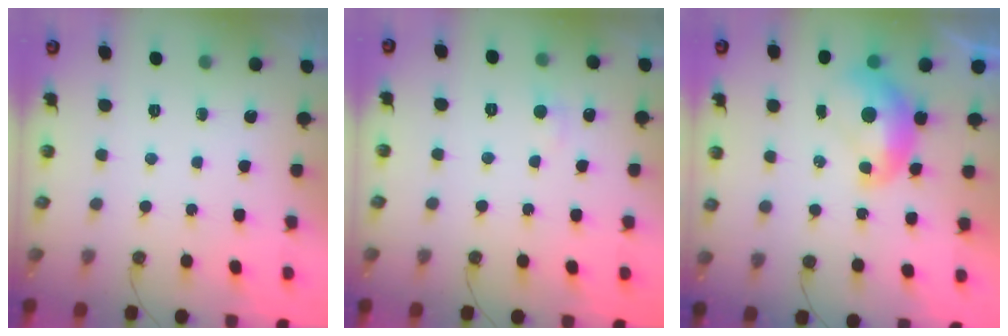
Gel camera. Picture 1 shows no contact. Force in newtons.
{"total": 1.1, "press": 0.8, "slide": 0.8}
{"total": 2.1, "press": 2.1, "slide": 0.3}